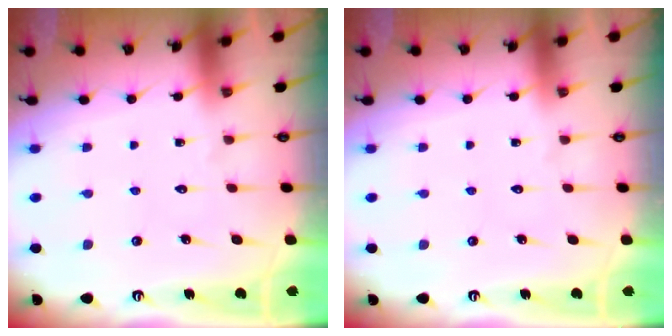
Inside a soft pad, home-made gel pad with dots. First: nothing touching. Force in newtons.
{"total": 0.0}